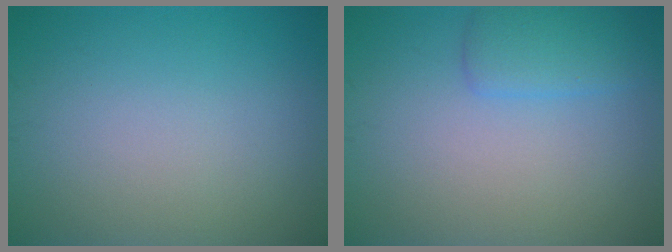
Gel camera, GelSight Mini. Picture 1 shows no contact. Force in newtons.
{"total": 2.4, "press": 2.4, "slide": 0.1}